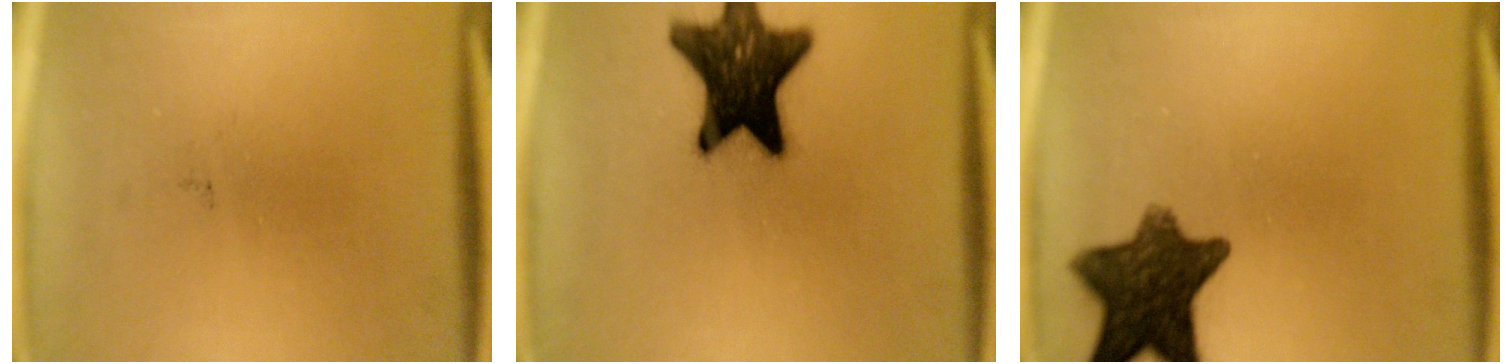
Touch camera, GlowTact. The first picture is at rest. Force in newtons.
{"total": 16.7}
{"total": 11.2}